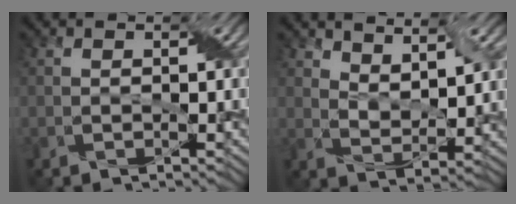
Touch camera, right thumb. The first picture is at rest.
{"total": 5.7, "force": [4.1, 2.1, 3.4], "torque": [-0.066, -0.001, 0.076]}